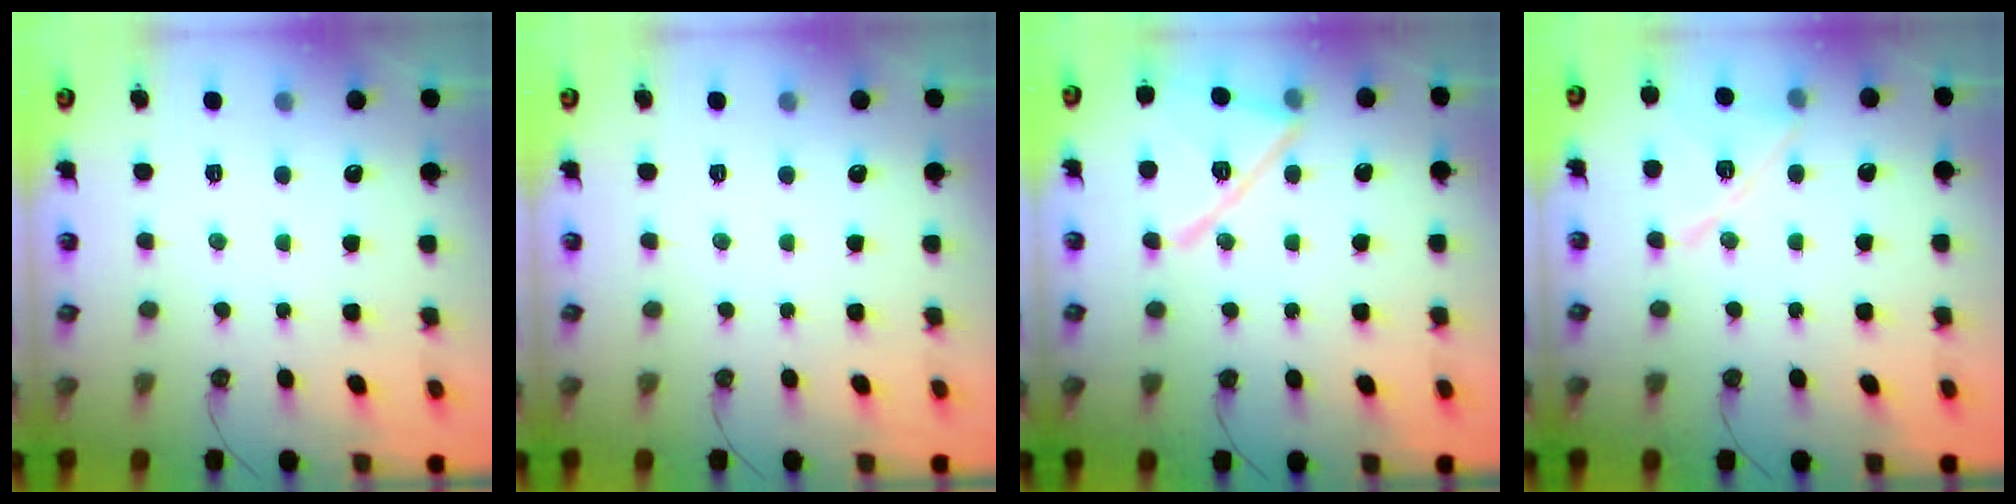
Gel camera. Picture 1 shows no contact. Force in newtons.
{"total": 0.0}
{"total": 16.1, "press": 16.1, "slide": 1.1}
{"total": 13.2, "press": 13.2, "slide": 0.6}